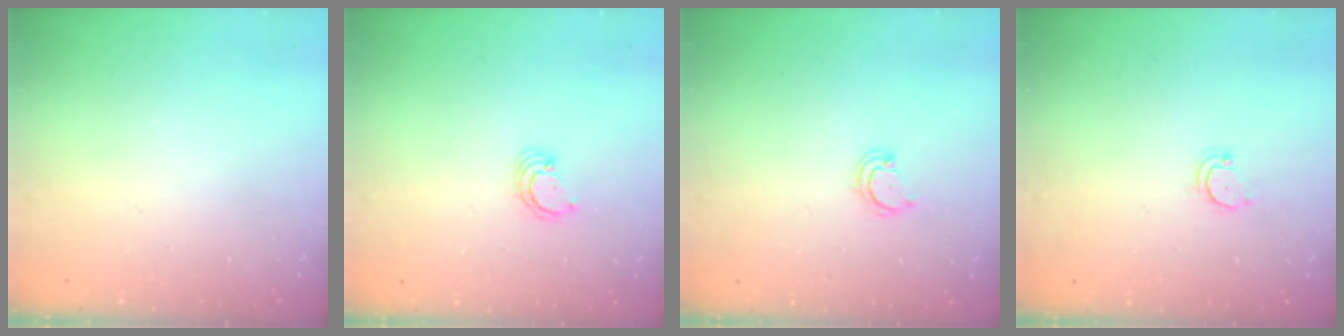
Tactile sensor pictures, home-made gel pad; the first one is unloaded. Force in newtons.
{"total": 2.7, "press": 2.7, "slide": 0.2}
{"total": 2.6, "press": 2.6, "slide": 0.3}
{"total": 3.0, "press": 3.0, "slide": 0.2}